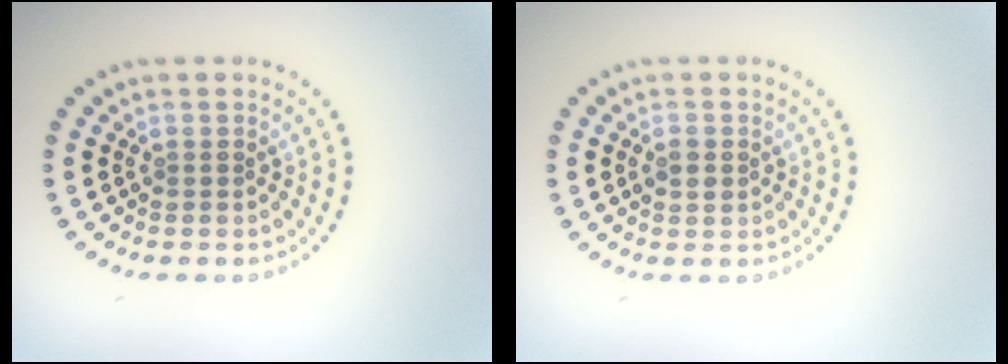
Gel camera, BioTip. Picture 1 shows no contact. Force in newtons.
{"total": 1.4, "press": 1.4, "slide": 0.0}